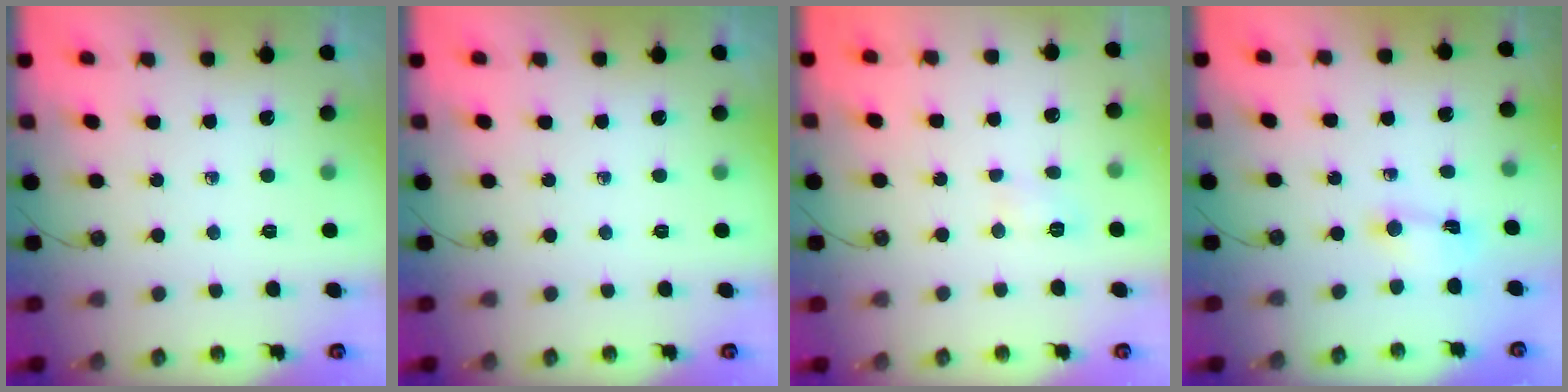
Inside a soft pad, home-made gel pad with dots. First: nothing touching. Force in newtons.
{"total": 0.0}
{"total": 3.9, "press": 3.9, "slide": 0.5}
{"total": 1.5, "press": 1.5, "slide": 0.2}